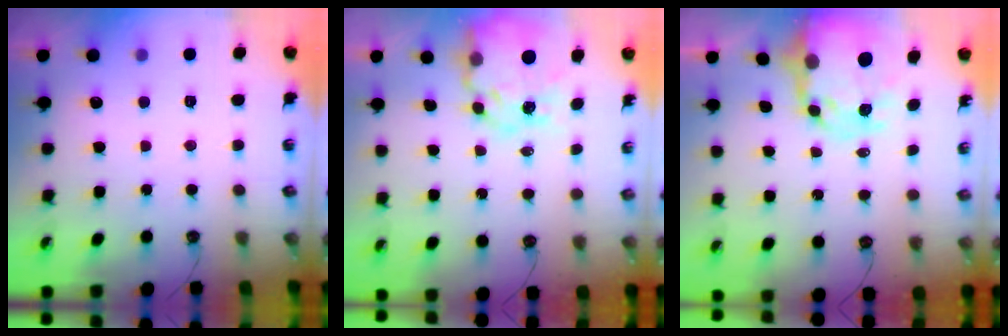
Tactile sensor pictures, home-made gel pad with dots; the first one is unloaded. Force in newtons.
{"total": 15.1, "press": 15.0, "slide": 1.3}
{"total": 9.5, "press": 9.4, "slide": 0.9}